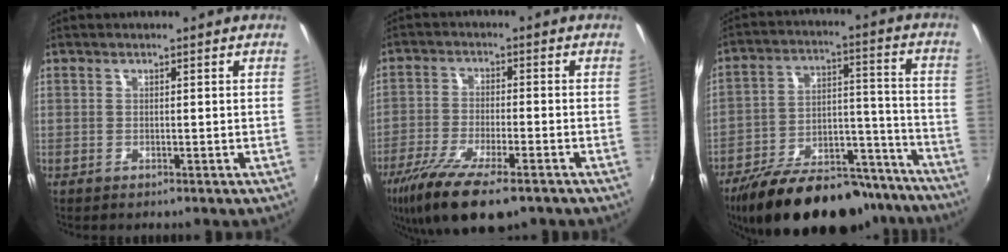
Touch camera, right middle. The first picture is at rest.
{"total": 13.9, "force": [-9.4, 3.8, 9.5], "torque": [-0.201, -0.045, -0.170]}
{"total": 27.1, "force": [-21.2, 11.1, 12.6], "torque": [-0.220, 0.024, -0.286]}